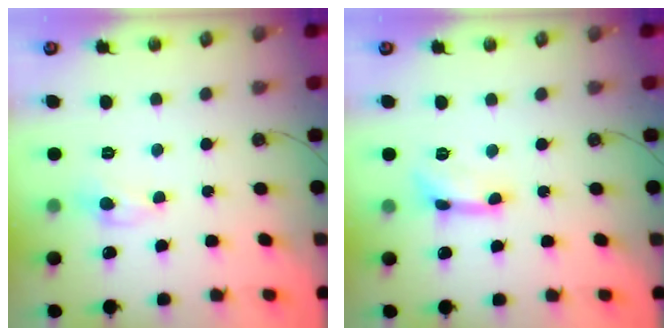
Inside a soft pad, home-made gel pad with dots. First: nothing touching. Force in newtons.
{"total": 1.3, "press": 1.3, "slide": 0.2}